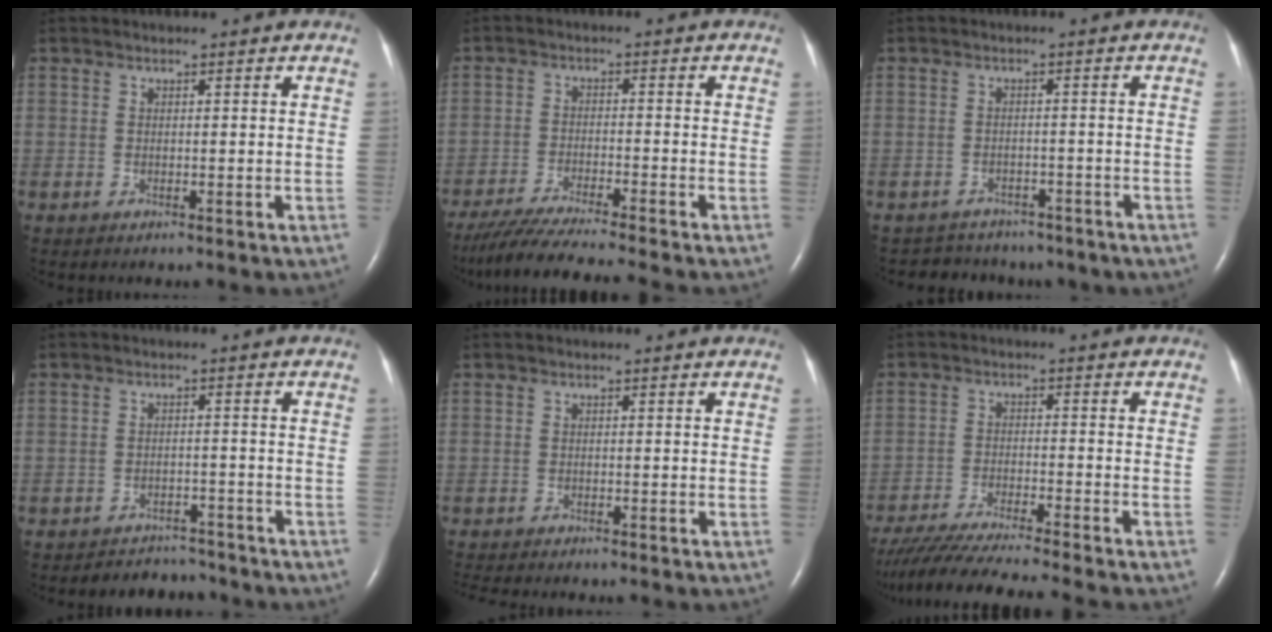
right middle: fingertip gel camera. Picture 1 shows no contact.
{"total": 11.0, "force": [-9.7, -1.6, 5.1], "torque": [-0.080, -0.031, -0.161]}
{"total": 7.9, "force": [-6.5, 4.2, 1.3], "torque": [-0.026, 0.015, -0.070]}
{"total": 4.6, "force": [-4.4, 1.4, -0.8], "torque": [0.012, 0.009, -0.065]}
{"total": 3.9, "force": [-3.5, 0.1, 1.6], "torque": [-0.024, -0.010, -0.054]}
{"total": 14.0, "force": [-12.4, -1.5, 6.4], "torque": [-0.103, -0.031, -0.204]}